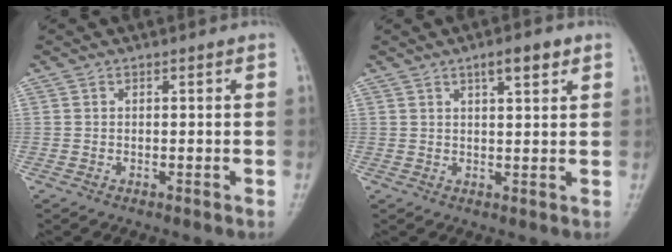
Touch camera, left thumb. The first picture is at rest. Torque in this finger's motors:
{"motor_torque": [2.98, 2.03, 0.38, -0.22, 0.15]}